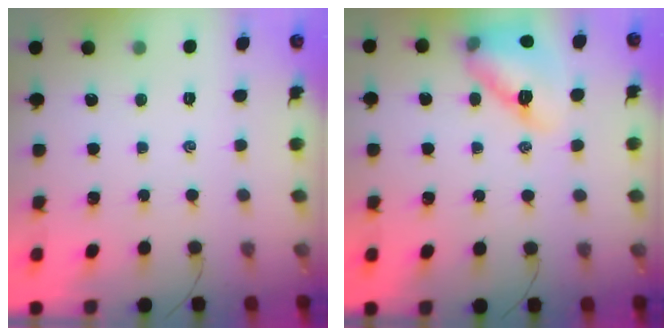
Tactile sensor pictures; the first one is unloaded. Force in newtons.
{"total": 14.4, "press": 14.0, "slide": 3.7}